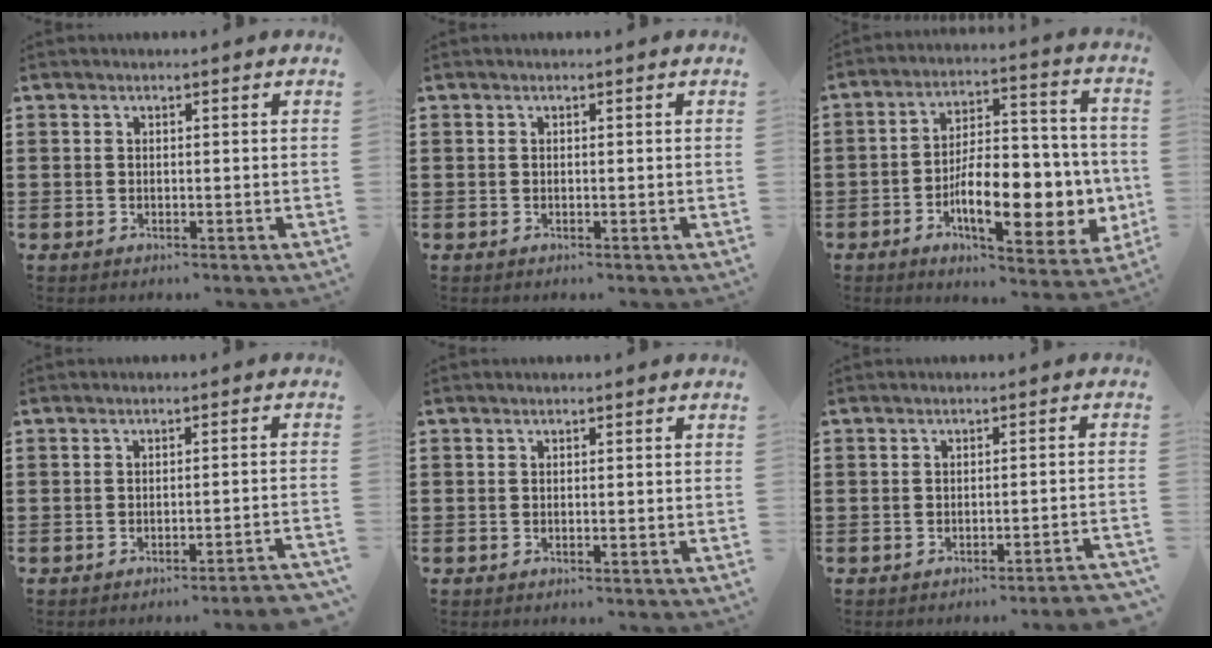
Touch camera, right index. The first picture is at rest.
{"total": 0.0}
{"total": 13.6, "force": [-4.0, 6.0, 11.5], "torque": [-0.184, -0.004, -0.069]}
{"total": 2.1, "force": [-1.8, -0.5, 0.9], "torque": [-0.015, -0.002, -0.038]}
{"total": 0.0}
{"total": 2.0, "force": [-1.8, -0.5, 0.8], "torque": [-0.015, -0.003, -0.036]}